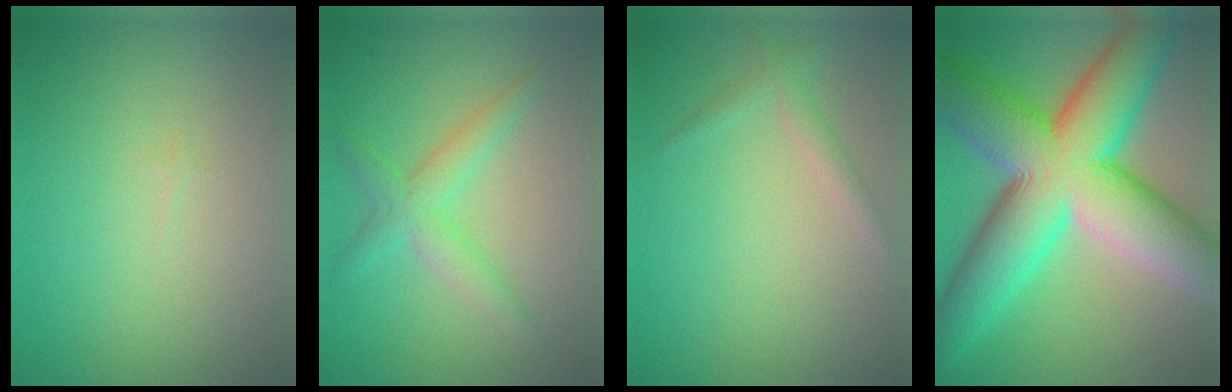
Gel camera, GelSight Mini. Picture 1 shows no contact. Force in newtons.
{"total": 3.0, "press": 3.0, "slide": 0.1}
{"total": 1.4, "press": 1.4, "slide": 0.1}
{"total": 16.5, "press": 16.5, "slide": 0.3}